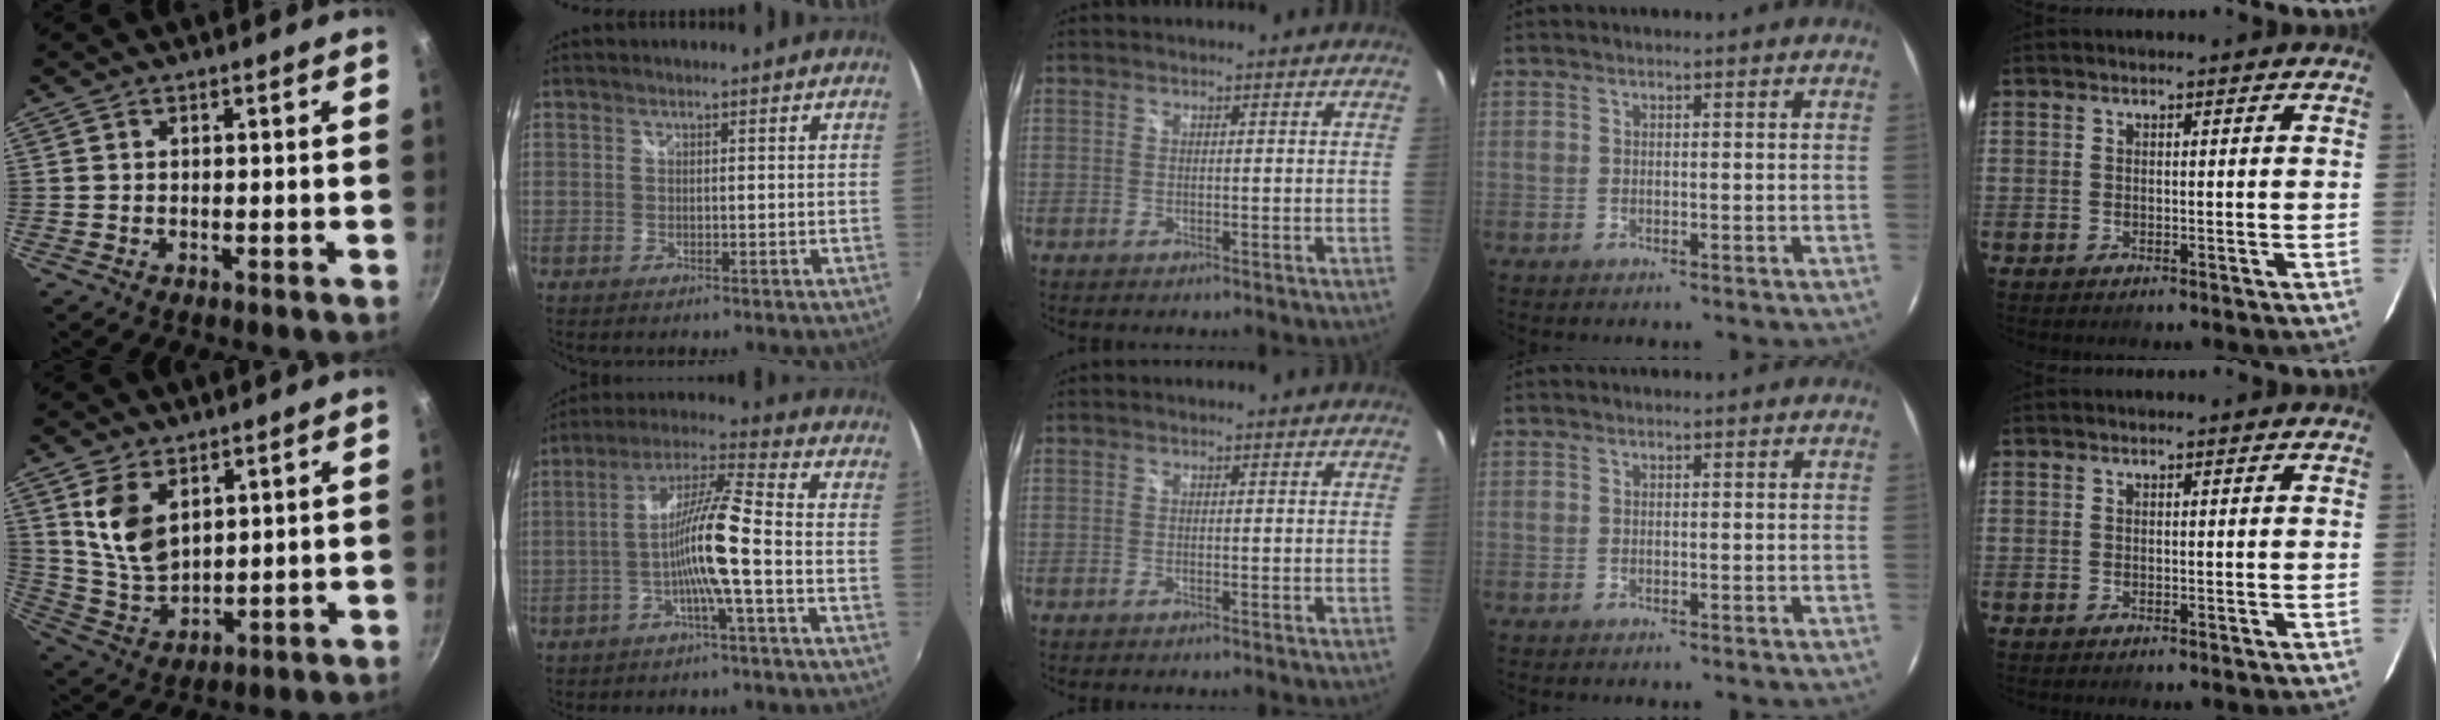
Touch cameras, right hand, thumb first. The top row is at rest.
{"thumb": {"total": 10.4, "force": [4.4, 6.4, 6.9], "torque": [-0.113, -0.033, 0.099]}, "index": {"total": 10.0, "force": [-3.6, -0.2, 9.4], "torque": [-0.187, 0.015, -0.069]}}